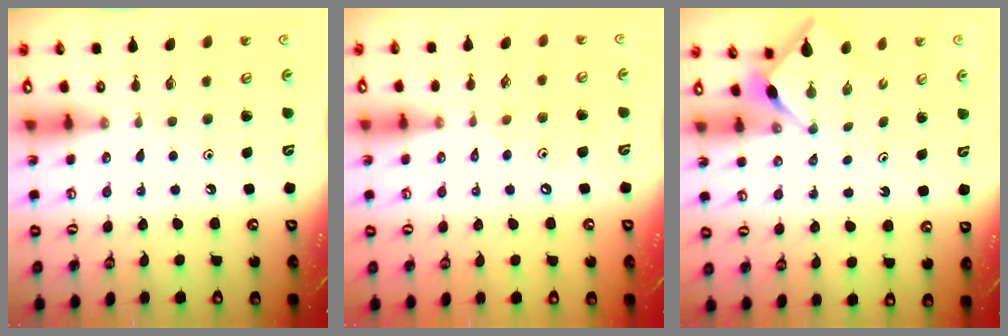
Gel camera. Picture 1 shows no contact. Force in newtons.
{"total": 2.8, "press": 2.8, "slide": 0.4}
{"total": 2.5, "press": 2.5, "slide": 0.3}